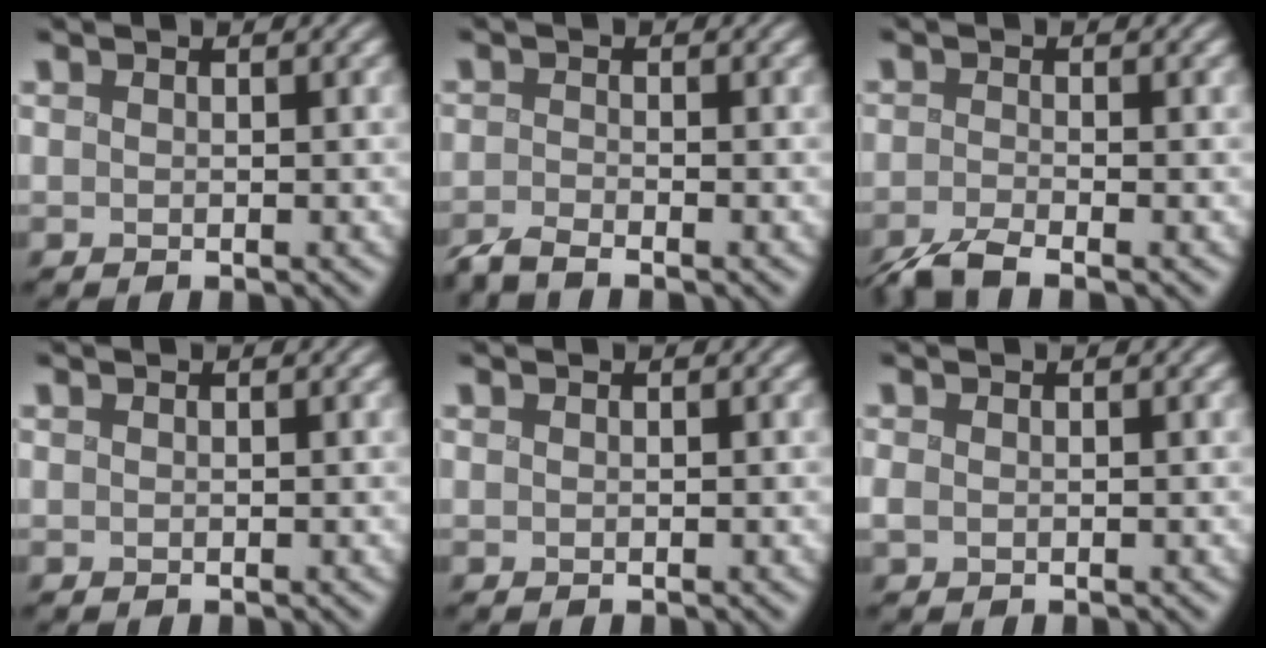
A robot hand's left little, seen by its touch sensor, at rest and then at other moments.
{"total": 2.6, "force": [-2.3, 0.2, 1.1], "torque": [-0.011, -0.007, -0.052]}
{"total": 3.3, "force": [-2.6, 0.5, 2.0], "torque": [-0.030, -0.007, -0.062]}
{"total": 0.0}
{"total": 0.0}
{"total": 0.6, "force": [0.0, 0.5, 0.4], "torque": [-0.009, 0.000, 0.001]}